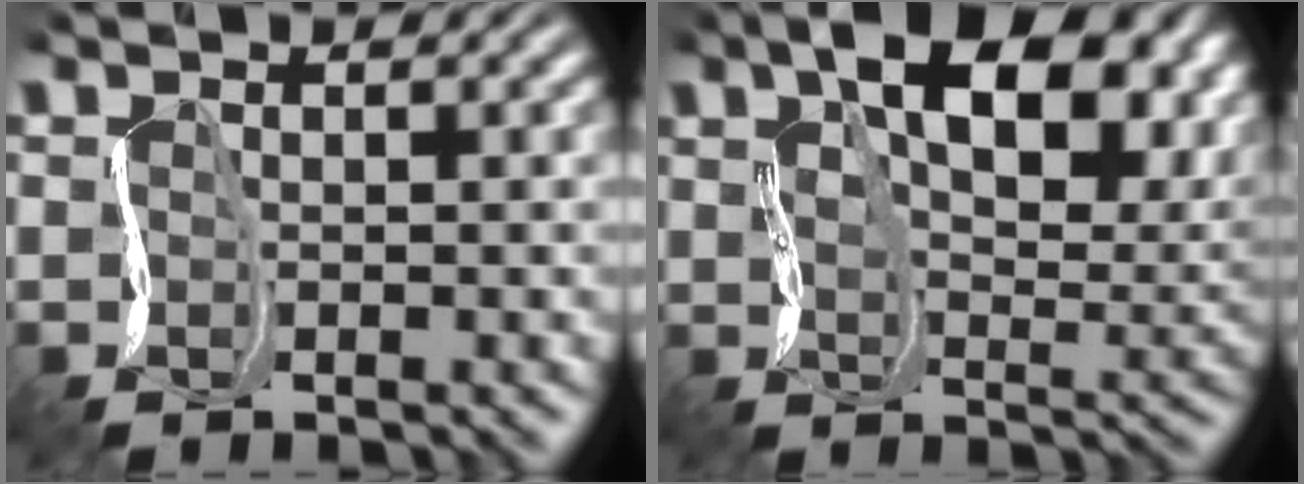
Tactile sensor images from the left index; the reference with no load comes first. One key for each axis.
{"total": 13.7, "fx": 5.6, "fy": 6.6, "fz": 10.6, "tx": -0.166, "ty": 0.010, "tz": 0.091}